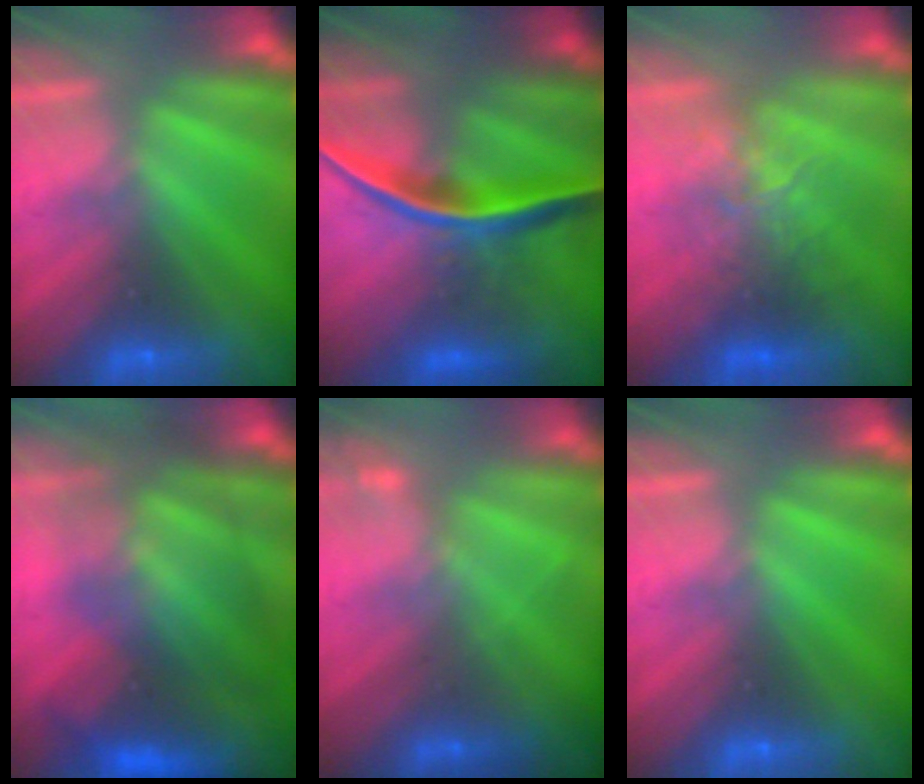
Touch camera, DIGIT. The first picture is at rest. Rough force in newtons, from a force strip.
{"total": 5.7}
{"total": 2.6}
{"total": 7.0}
{"total": 2.1}
{"total": 0.0}